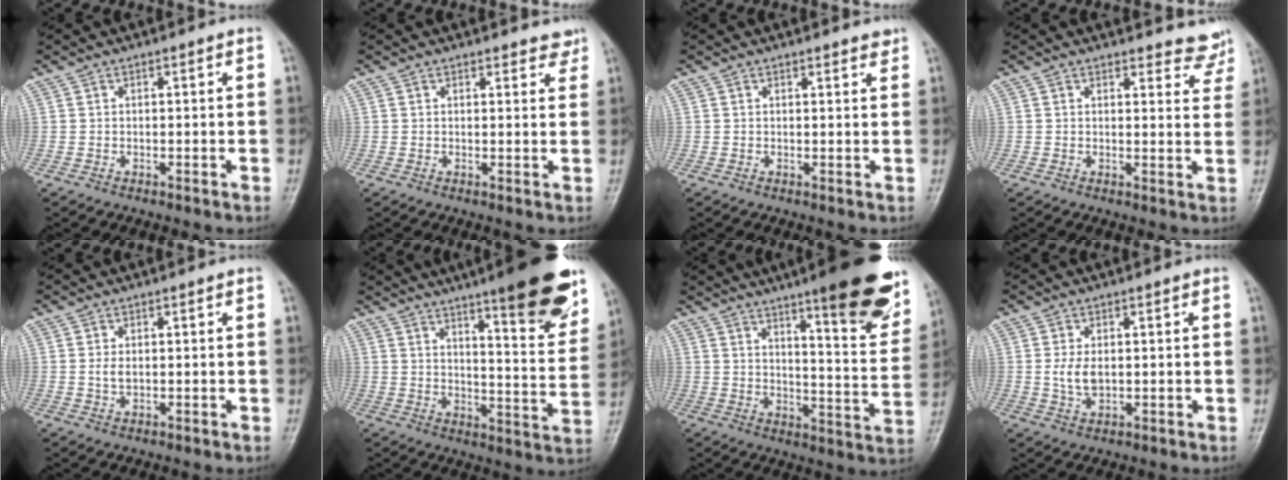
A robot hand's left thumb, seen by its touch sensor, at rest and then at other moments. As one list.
[{"total": 3.3, "force": [3.0, 1.2, 0.7], "torque": [0.015, -0.016, 0.022]}, {"total": 1.5, "force": [1.5, 0.3, 0.4], "torque": [-0.001, -0.010, 0.016]}, {"total": 6.0, "force": [5.7, 1.9, 0.2], "torque": [0.030, -0.041, 0.044]}, {"total": 1.9, "force": [0.4, 1.0, 1.6], "torque": [-0.030, 0.001, 0.010]}, {"total": 18.6, "force": [12.1, 3.1, 13.7], "torque": [-0.153, -0.071, 0.169]}, {"total": 20.4, "force": [13.2, 3.6, 15.1], "torque": [-0.171, -0.071, 0.183]}, {"total": 4.0, "force": [0.5, 2.2, 3.3], "torque": [-0.064, -0.007, 0.012]}]